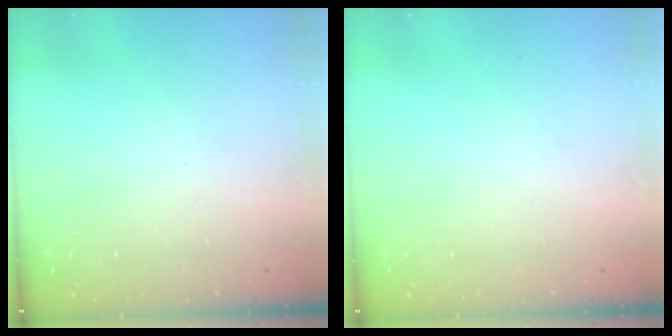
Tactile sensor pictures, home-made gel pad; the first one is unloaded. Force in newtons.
{"total": 0.0}